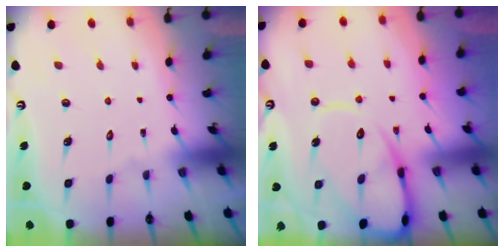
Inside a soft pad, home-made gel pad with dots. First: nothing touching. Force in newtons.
{"total": 12.2, "press": 12.2, "slide": 1.1}